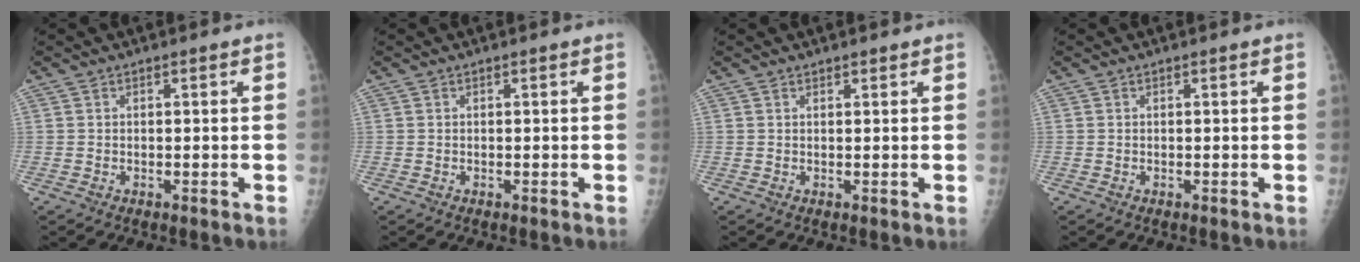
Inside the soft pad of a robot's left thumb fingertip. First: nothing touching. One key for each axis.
{"total": 0.0}
{"total": 0.7, "fx": 0.6, "fy": 0.2, "fz": 0.1, "tx": 0.001, "ty": -0.002, "tz": 0.011}
{"total": 0.0}